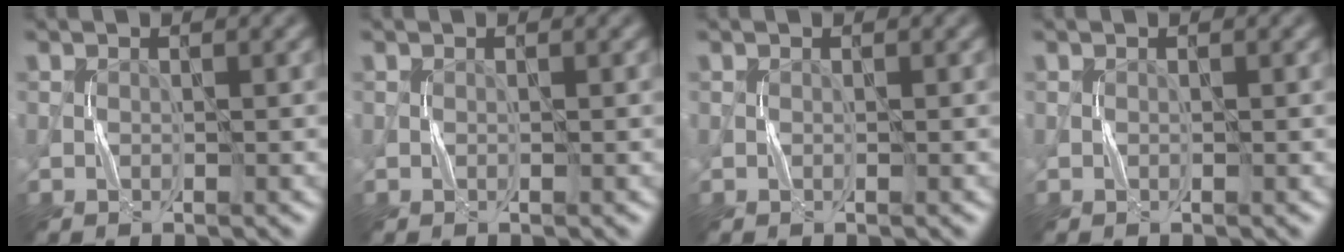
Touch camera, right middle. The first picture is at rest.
{"total": 0.0}
{"total": 0.0}
{"total": 0.0}